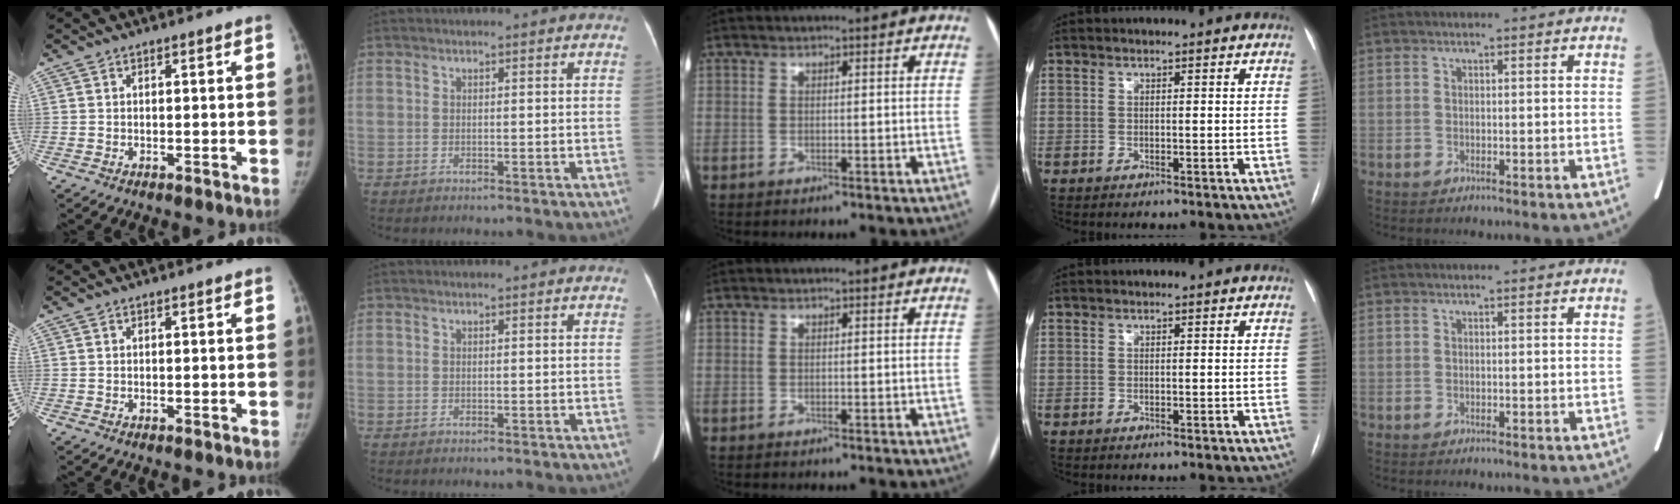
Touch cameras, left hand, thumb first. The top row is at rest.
{}